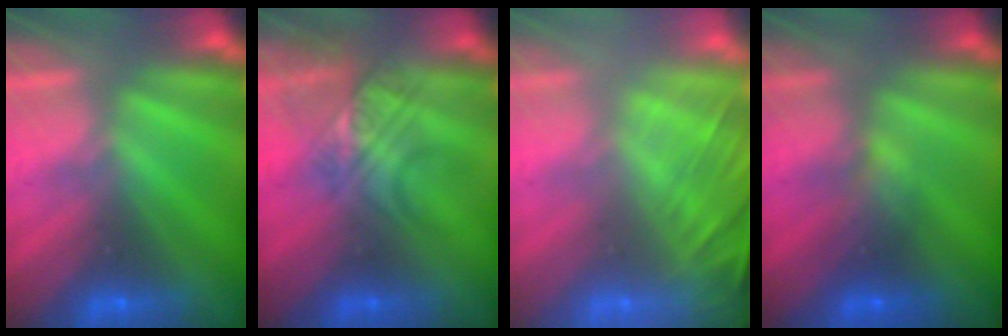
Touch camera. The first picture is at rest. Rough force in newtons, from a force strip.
{"total": 2.4}
{"total": 7.2}
{"total": 2.2}